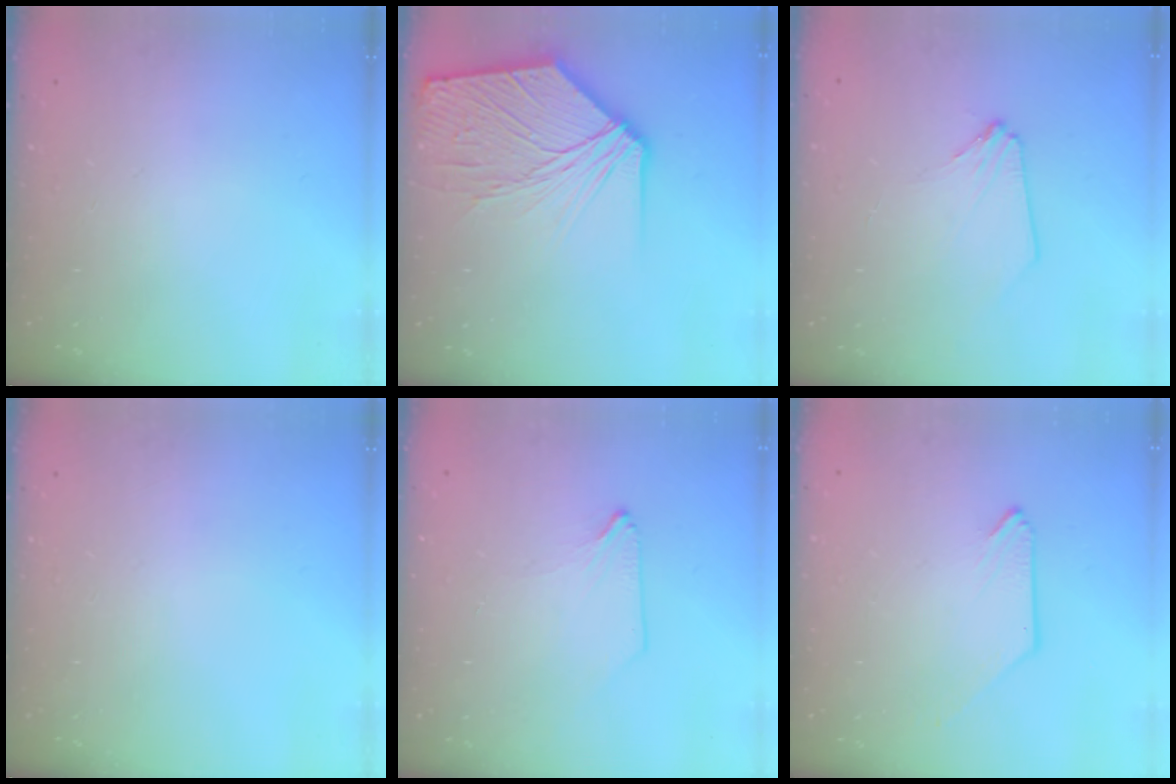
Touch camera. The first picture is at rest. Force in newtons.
{"total": 14.5, "press": 14.4, "slide": 1.9}
{"total": 2.6, "press": 2.5, "slide": 0.4}
{"total": 0.0}
{"total": 0.6, "press": 0.6, "slide": 0.1}
{"total": 0.0}